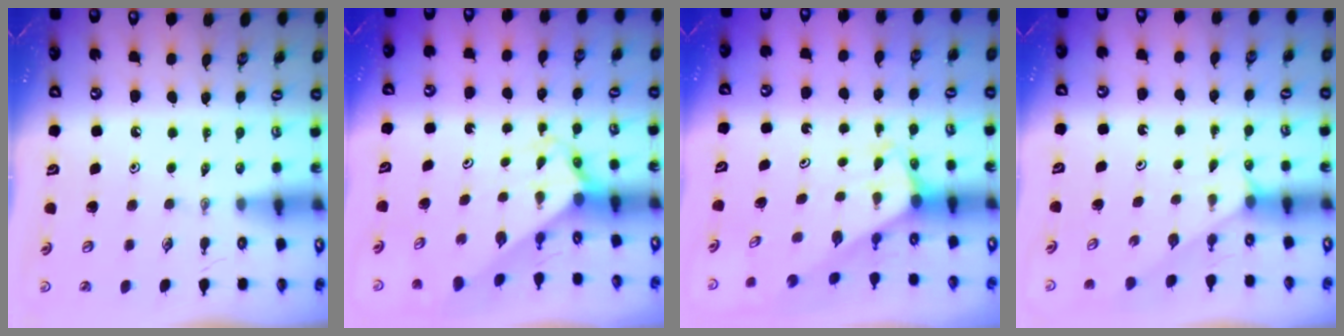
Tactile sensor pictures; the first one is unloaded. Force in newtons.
{"total": 2.3, "press": 2.3, "slide": 0.1}
{"total": 2.2, "press": 2.2, "slide": 0.1}
{"total": 1.7, "press": 1.7, "slide": 0.3}